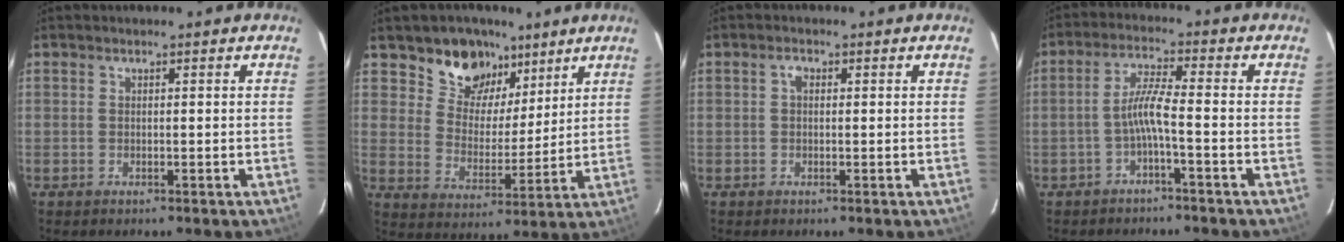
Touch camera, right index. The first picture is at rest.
{"total": 11.5, "force": [7.8, 7.8, 3.4], "torque": [-0.061, 0.000, 0.136]}
{"total": 1.3, "force": [0.2, 0.9, 0.9], "torque": [-0.017, 0.007, 0.001]}
{"total": 4.5, "force": [-2.1, -0.3, 4.0], "torque": [-0.089, 0.011, -0.039]}